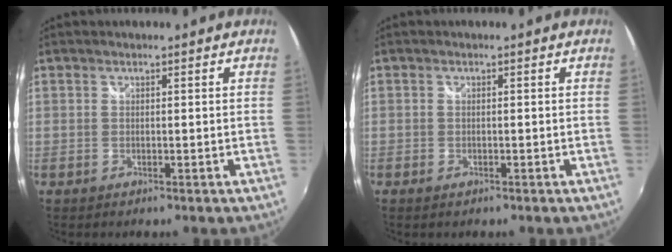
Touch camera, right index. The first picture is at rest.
{"total": 1.0, "force": [-0.7, 0.5, 0.4], "torque": [-0.009, -0.004, -0.014]}